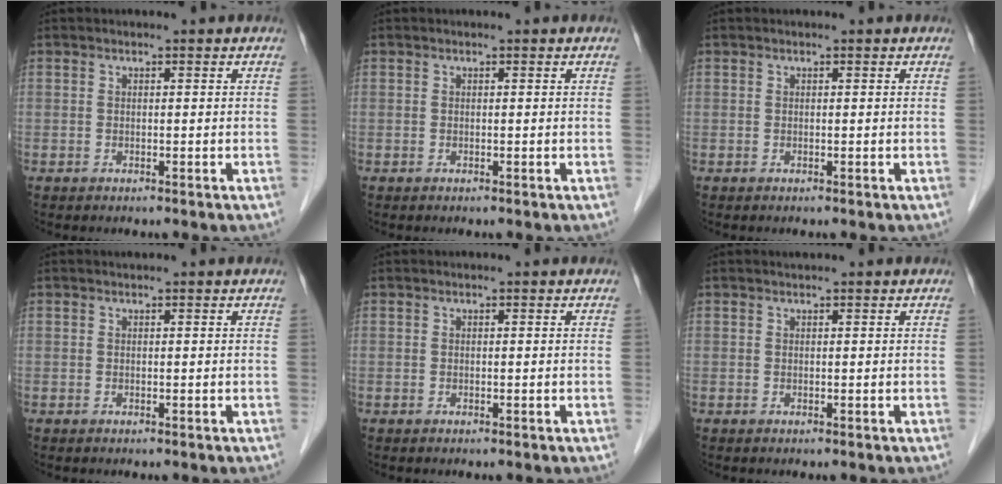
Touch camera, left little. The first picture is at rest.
{"total": 0.0}
{"total": 0.0}
{"total": 0.0}
{"total": 0.0}
{"total": 0.0}